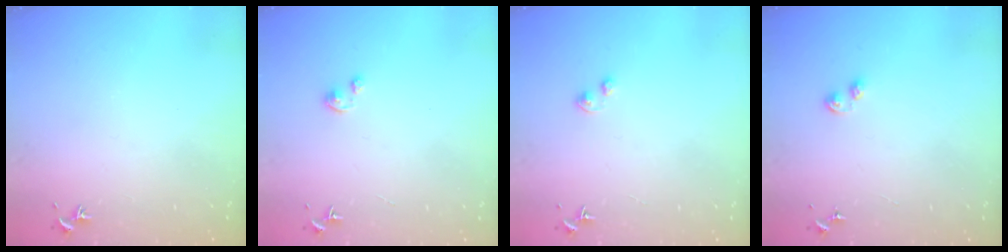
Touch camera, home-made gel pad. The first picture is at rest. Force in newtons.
{"total": 2.2, "press": 2.2, "slide": 0.2}
{"total": 1.5, "press": 1.5, "slide": 0.4}
{"total": 3.8, "press": 3.8, "slide": 0.4}